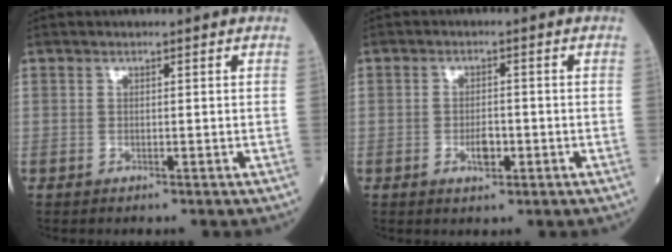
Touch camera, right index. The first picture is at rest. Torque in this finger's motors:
{"motor_torque": [0.77, -0.30, 0.47, 0.12]}